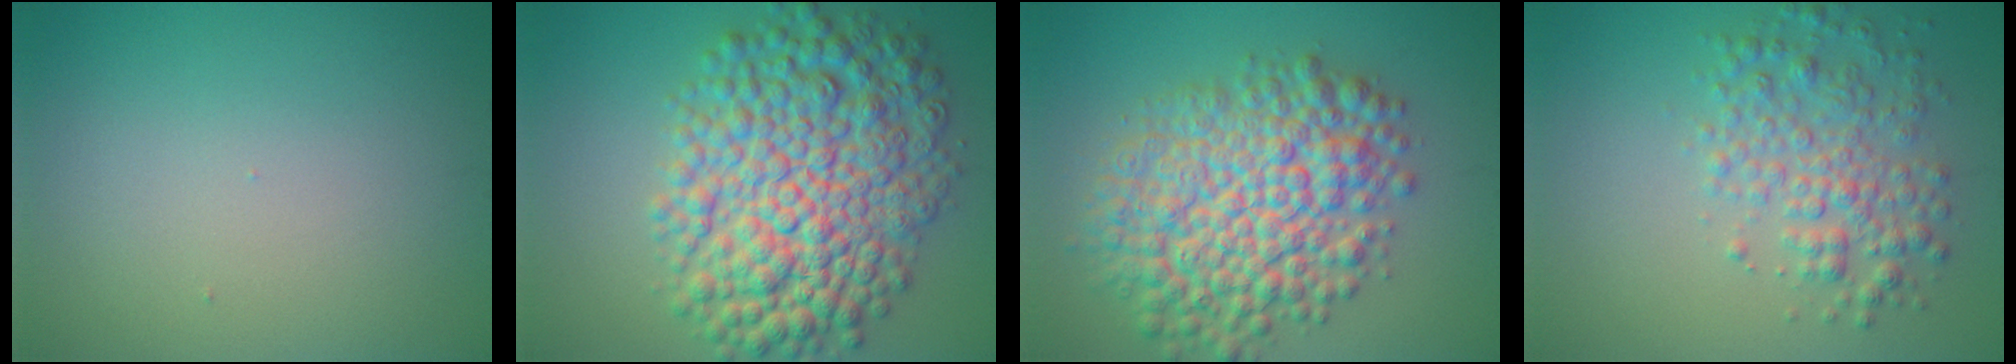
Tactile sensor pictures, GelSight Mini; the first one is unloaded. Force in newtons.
{"total": 10.8, "press": 10.8, "slide": 0.1}
{"total": 9.7, "press": 9.7, "slide": 0.3}
{"total": 4.0, "press": 4.0, "slide": 0.1}